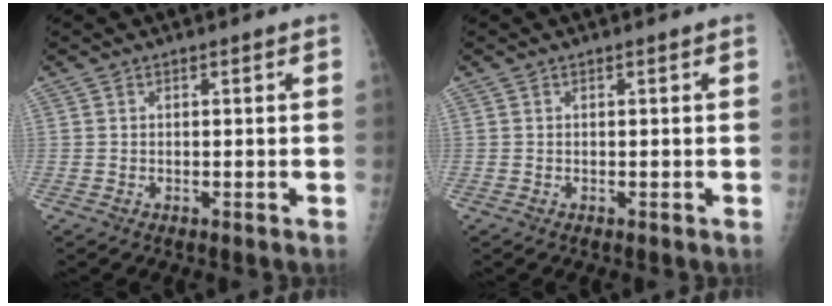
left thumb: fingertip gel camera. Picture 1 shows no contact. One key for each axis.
{"total": 0.0}